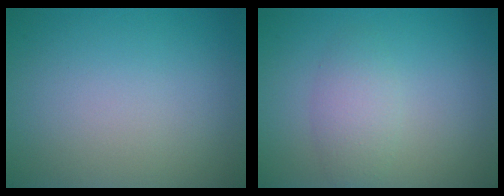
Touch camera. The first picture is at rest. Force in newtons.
{"total": 2.4, "press": 2.4, "slide": 0.0}